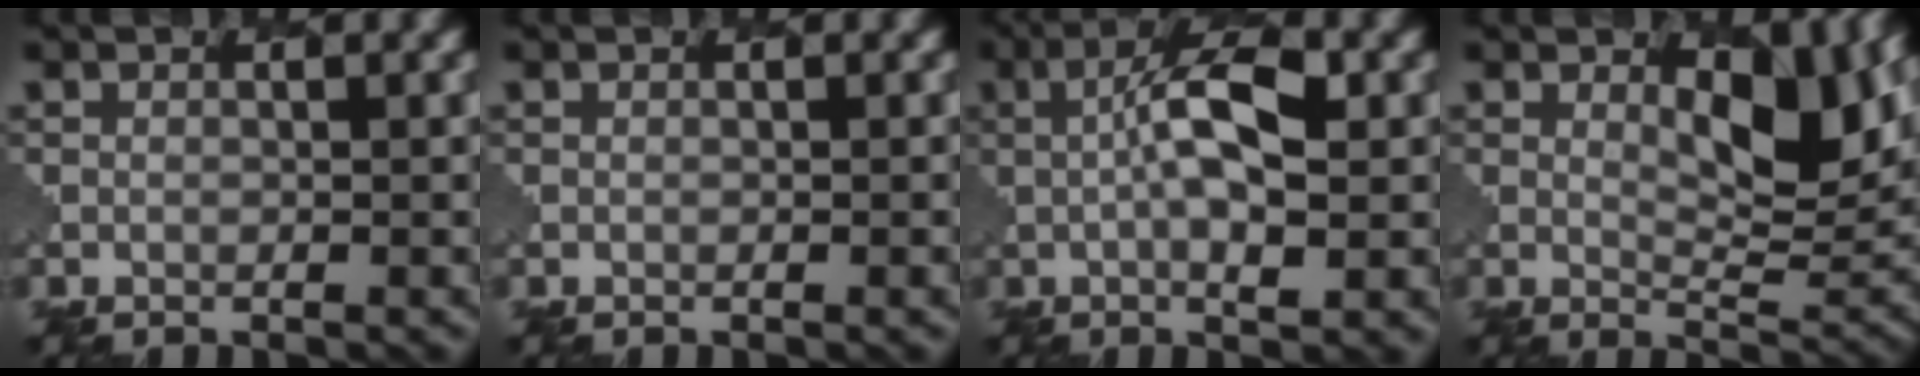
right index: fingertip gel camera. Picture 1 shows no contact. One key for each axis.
{"total": 0.6, "fx": -0.2, "fy": 0.2, "fz": 0.5, "tx": -0.001, "ty": 0.002, "tz": -0.001}
{"total": 6.3, "fx": 0.6, "fy": 1.7, "fz": 6.0, "tx": -0.105, "ty": 0.003, "tz": 0.011}
{"total": 6.4, "fx": 1.9, "fy": 2.6, "fz": 5.5, "tx": -0.076, "ty": -0.012, "tz": 0.040}